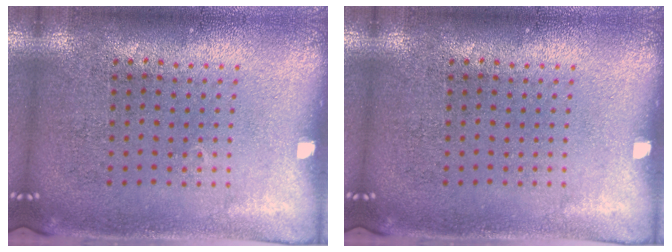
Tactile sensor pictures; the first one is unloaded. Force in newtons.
{"total": 0.0}